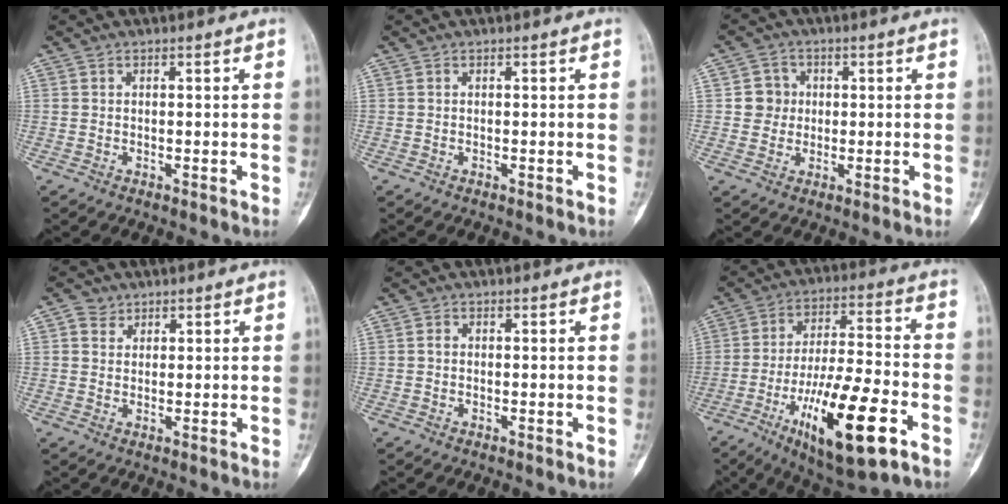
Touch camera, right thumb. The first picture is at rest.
{"total": 0.0}
{"total": 4.3, "force": [0.4, 4.2, 0.8], "torque": [0.018, 0.008, 0.002]}
{"total": 2.5, "force": [1.3, 2.1, 0.4], "torque": [0.008, -0.005, 0.016]}
{"total": 0.7, "force": [-0.1, 0.6, 0.4], "torque": [-0.004, 0.002, -0.004]}
{"total": 20.5, "force": [-8.7, 5.6, 17.7], "torque": [-0.316, 0.028, -0.137]}